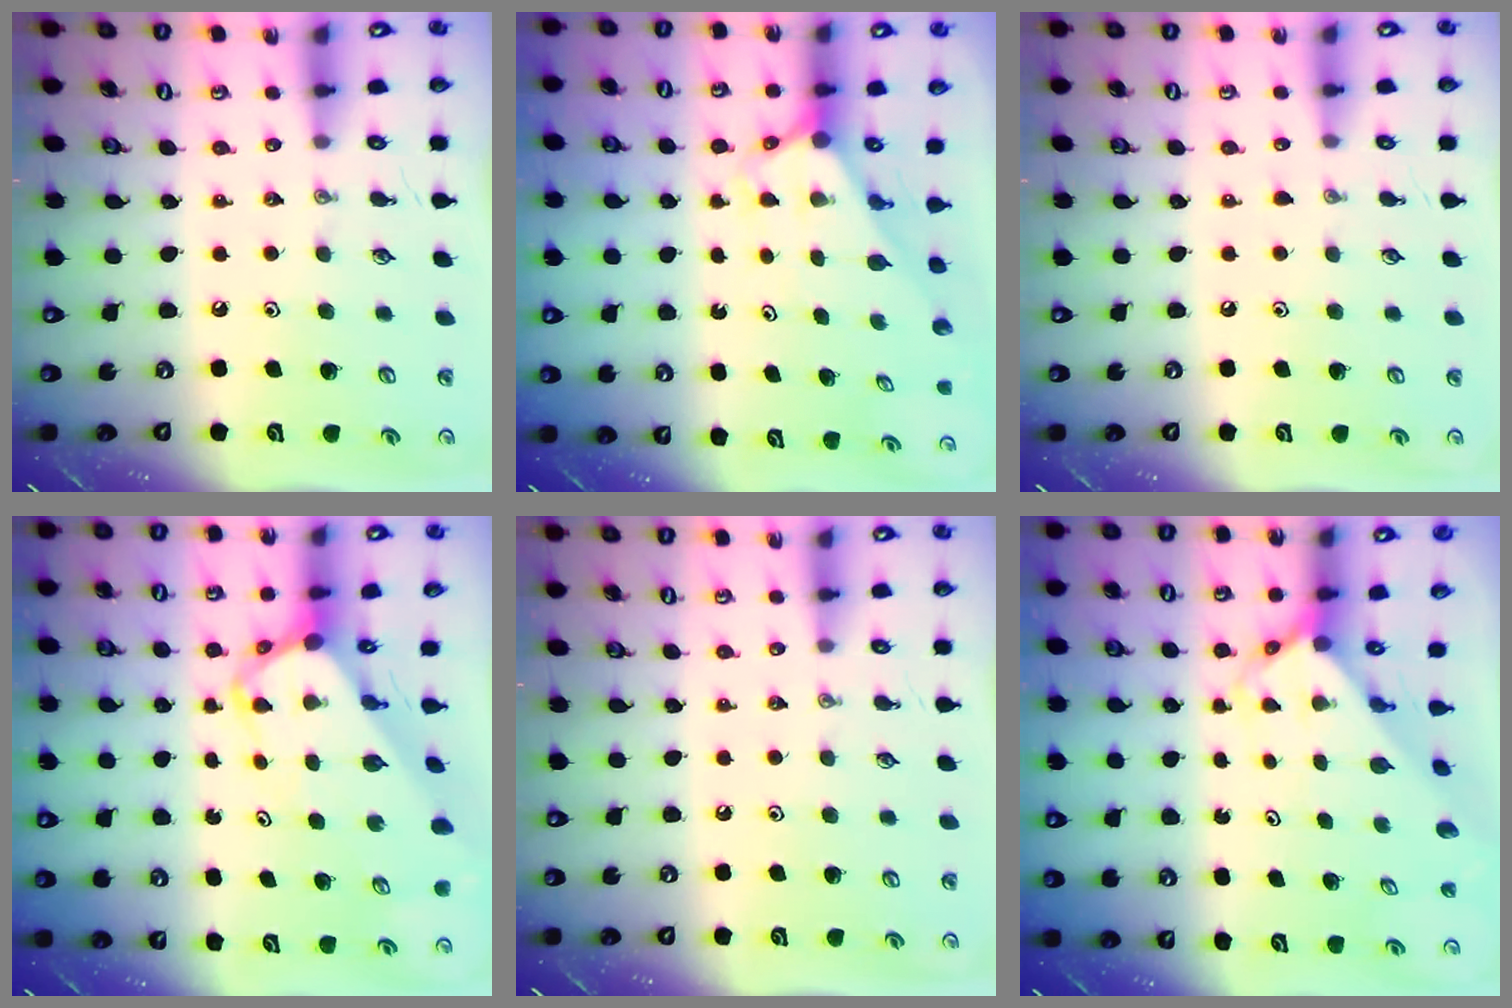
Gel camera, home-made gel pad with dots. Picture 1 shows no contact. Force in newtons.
{"total": 3.0, "press": 3.0, "slide": 0.0}
{"total": 2.8, "press": 2.8, "slide": 0.3}
{"total": 6.2, "press": 6.2, "slide": 0.6}
{"total": 0.0}
{"total": 3.5, "press": 3.5, "slide": 0.3}